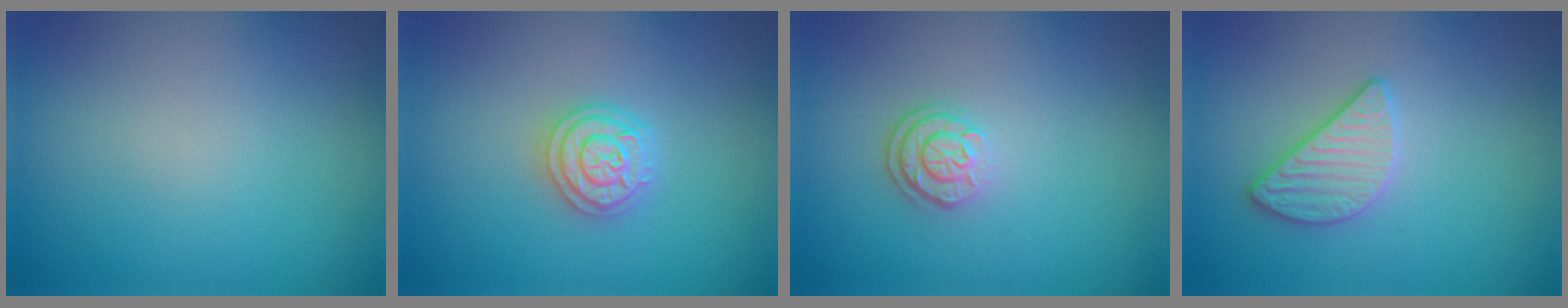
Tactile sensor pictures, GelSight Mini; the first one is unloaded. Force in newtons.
{"total": 3.4, "press": 3.3, "slide": 0.5}
{"total": 2.2, "press": 1.8, "slide": 1.3}
{"total": 2.6, "press": 2.6, "slide": 0.4}